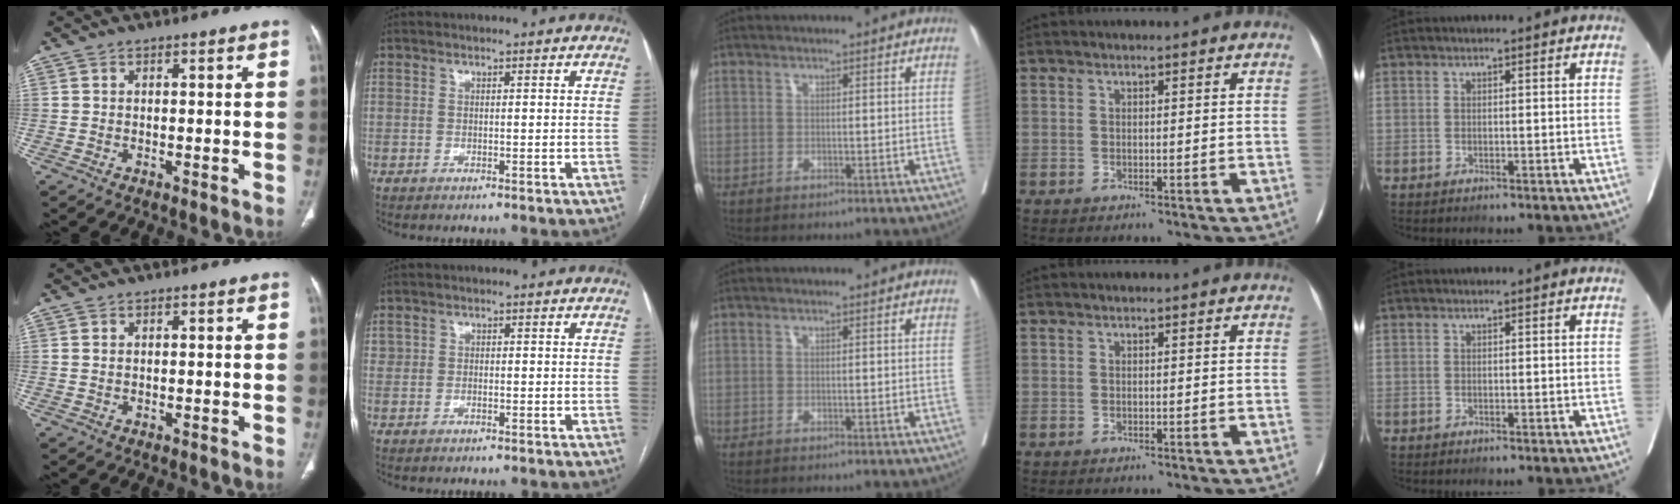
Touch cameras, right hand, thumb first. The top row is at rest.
{"thumb": {"total": 0.7, "force": [0.2, 0.5, 0.5], "torque": [-0.011, 0.002, 0.005]}, "index": {"total": 1.4, "force": [0.0, 1.2, 0.7], "torque": [-0.022, 0.010, 0.003]}}